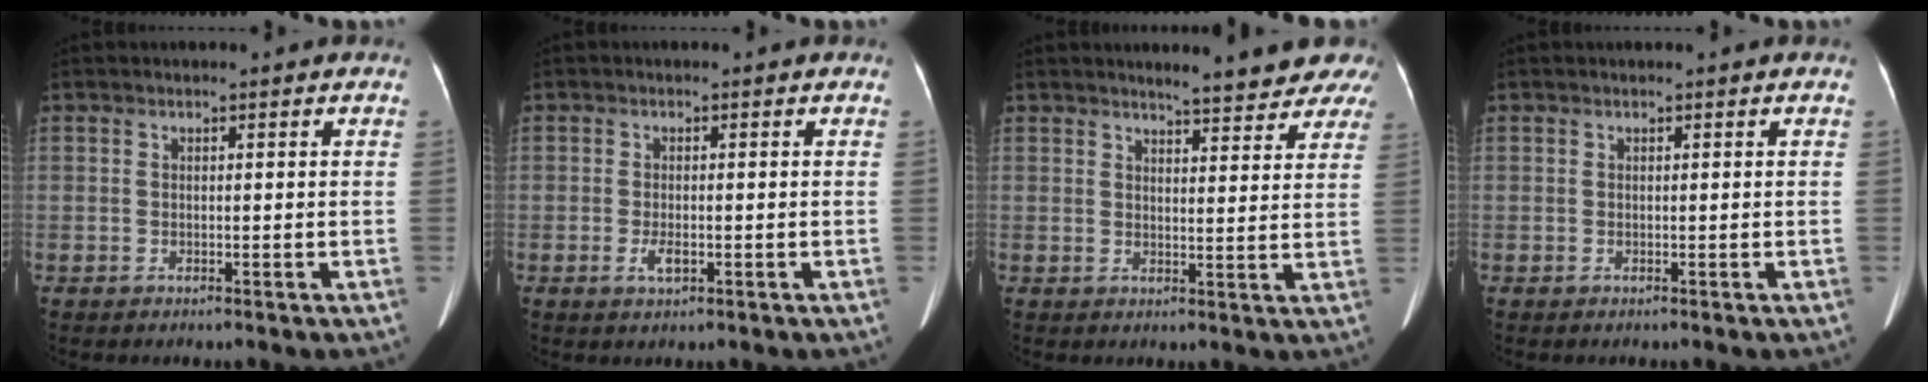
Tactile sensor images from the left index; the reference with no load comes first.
{"total": 2.0, "force": [-0.8, 0.8, 1.7], "torque": [-0.033, -0.001, -0.009]}
{"total": 8.2, "force": [7.5, 1.2, 3.1], "torque": [-0.029, -0.003, 0.072]}
{"total": 0.0}